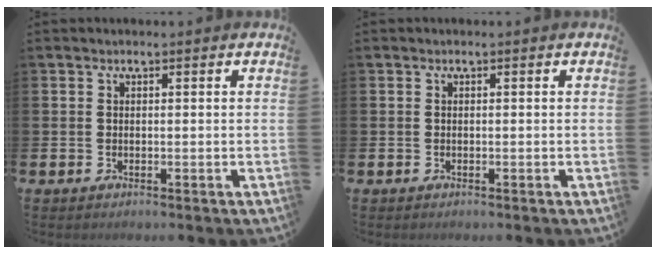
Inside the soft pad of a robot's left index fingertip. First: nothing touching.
{"total": 0.0}